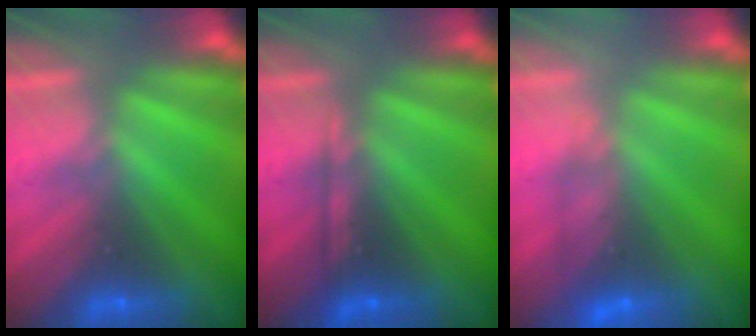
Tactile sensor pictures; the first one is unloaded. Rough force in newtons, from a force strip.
{"total": 2.1}
{"total": 4.8}